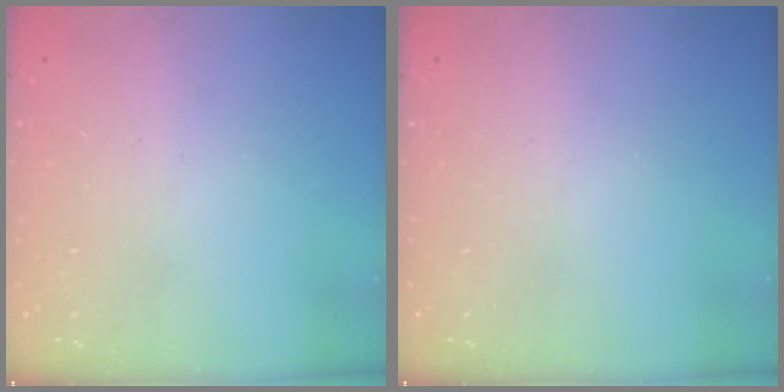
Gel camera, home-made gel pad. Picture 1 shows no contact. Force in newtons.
{"total": 0.0}